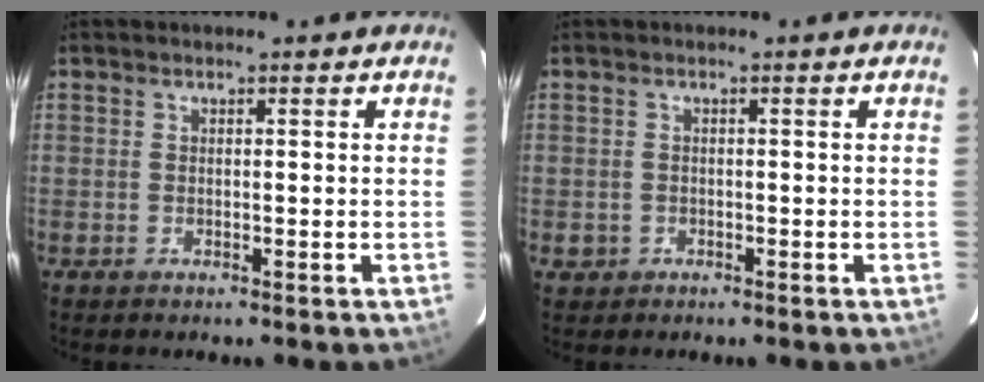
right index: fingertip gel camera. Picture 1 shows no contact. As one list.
[{"total": 1.8, "force": [-0.6, 1.7, 0.3], "torque": [-0.008, 0.002, -0.006]}]